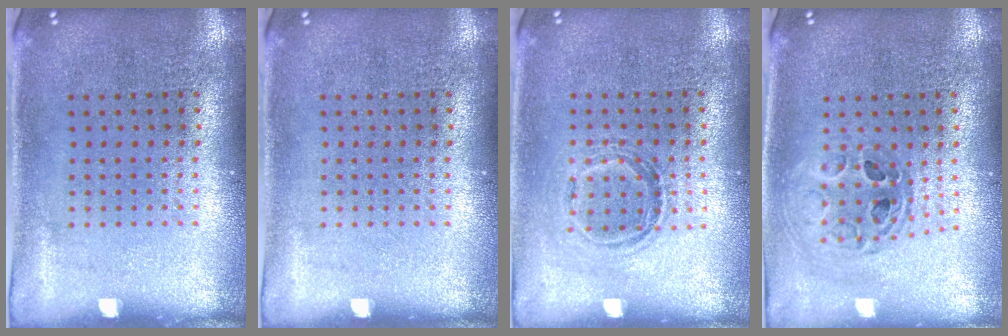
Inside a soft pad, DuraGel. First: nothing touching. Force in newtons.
{"total": 0.0}
{"total": 1.1, "press": 0.9, "slide": 0.6}
{"total": 0.7, "press": 0.7, "slide": 0.1}